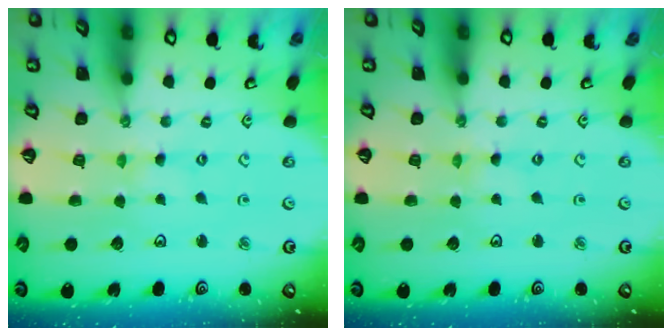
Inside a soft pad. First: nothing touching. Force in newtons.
{"total": 0.0}